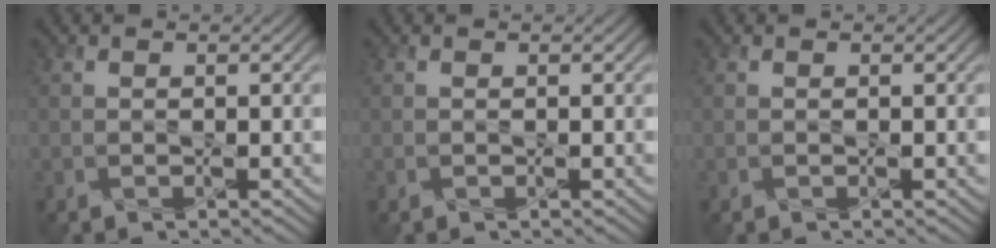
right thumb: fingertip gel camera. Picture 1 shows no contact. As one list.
[{"total": 0.0}, {"total": 0.0}]